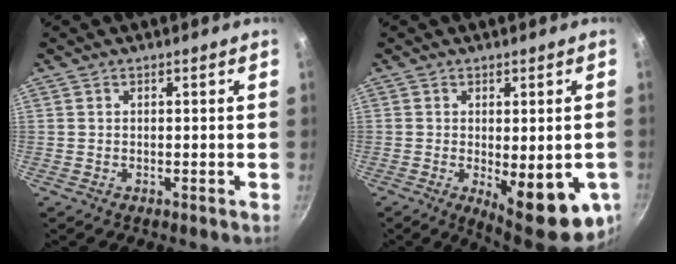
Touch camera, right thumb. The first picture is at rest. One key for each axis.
{"total": 15.2, "fx": -3.8, "fy": 5.5, "fz": 13.6, "tx": -0.148, "ty": -0.019, "tz": -0.036}